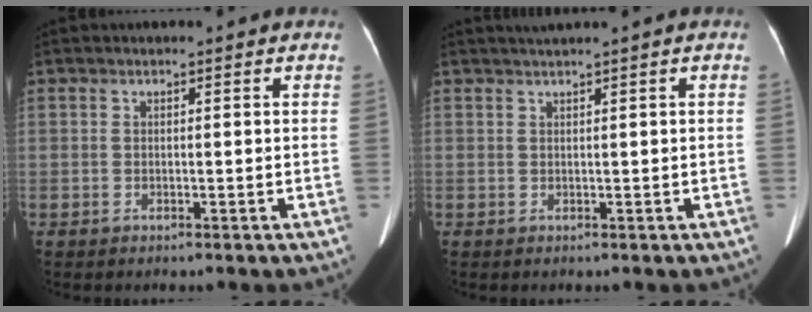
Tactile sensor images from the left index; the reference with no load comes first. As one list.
[{"total": 0.9, "force": [0.6, -0.1, 0.6], "torque": [-0.012, 0.013, 0.018]}]